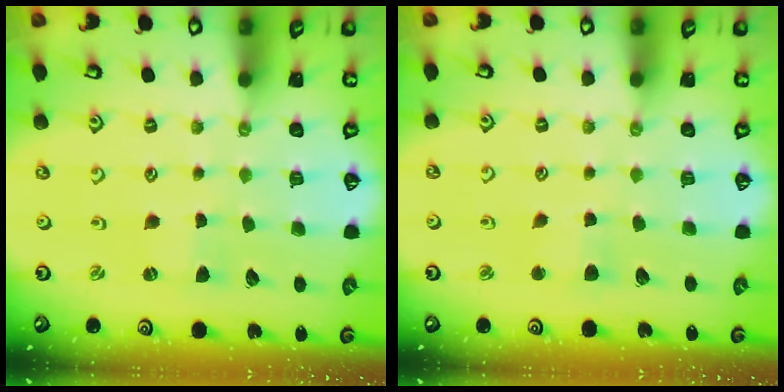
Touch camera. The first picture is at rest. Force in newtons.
{"total": 2.8, "press": 2.8, "slide": 0.5}